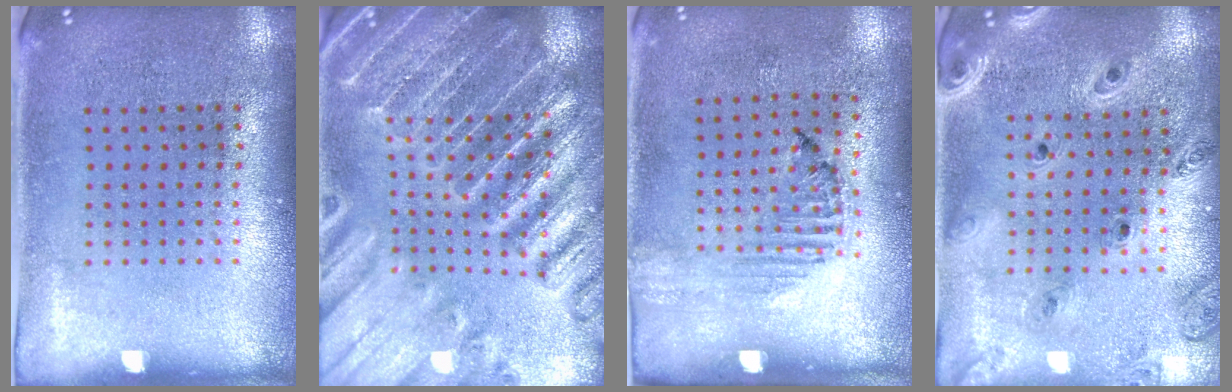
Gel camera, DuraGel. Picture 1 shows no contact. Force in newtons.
{"total": 4.2, "press": 3.9, "slide": 1.4}
{"total": 1.2, "press": 1.2, "slide": 0.4}
{"total": 1.3, "press": 1.3, "slide": 0.2}